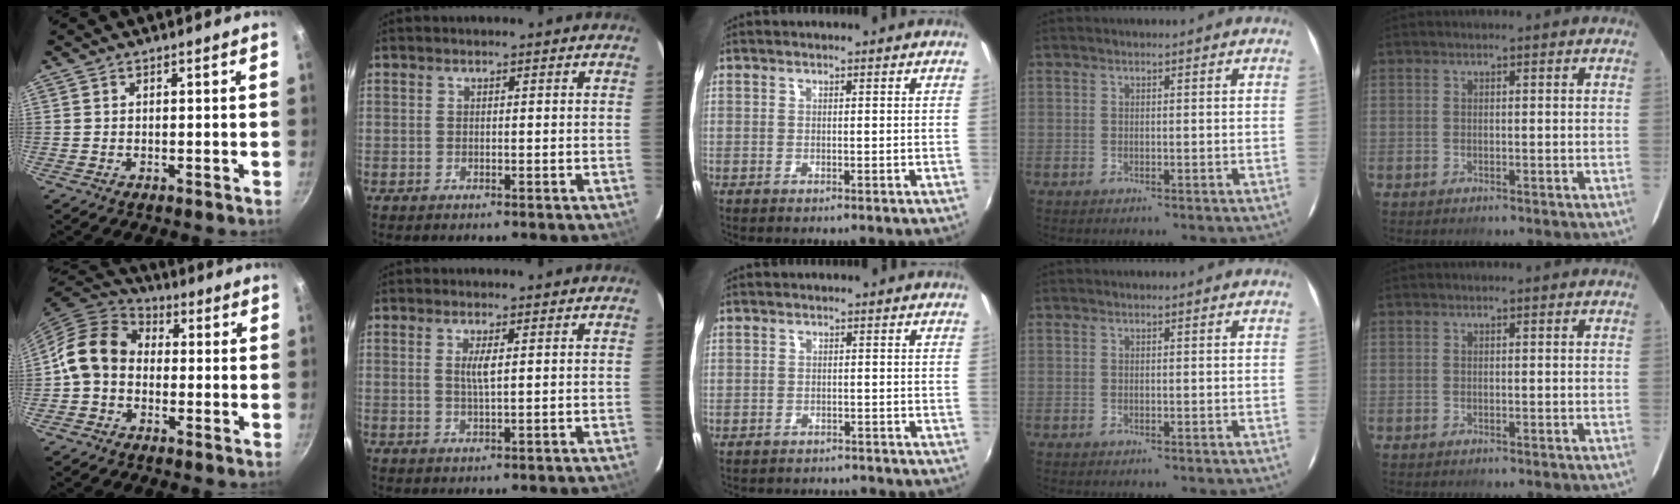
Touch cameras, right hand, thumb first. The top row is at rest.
{"thumb": {"total": 10.9, "force": [-0.7, 8.7, 6.5], "torque": [-0.094, 0.033, -0.035]}, "index": {"total": 2.6, "force": [0.6, 0.3, 2.5], "torque": [-0.047, -0.002, 0.011]}, "middle": {"total": 5.4, "force": [-4.7, 2.6, 0.9], "torque": [-0.025, 0.007, -0.066]}}